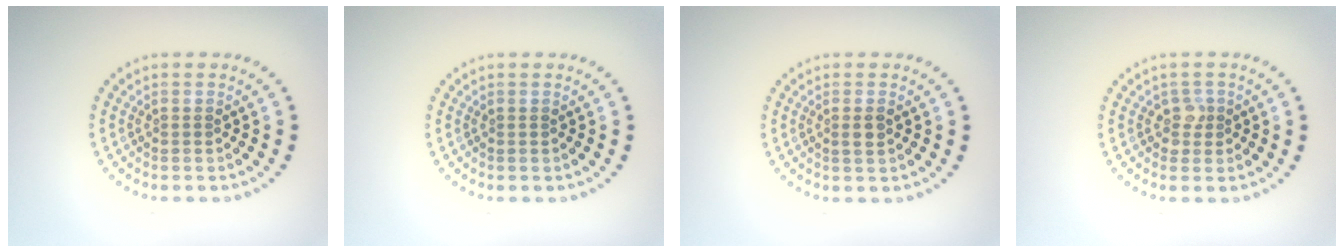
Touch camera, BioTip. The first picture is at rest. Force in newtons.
{"total": 0.0}
{"total": 1.1, "press": 1.0, "slide": 0.4}
{"total": 1.6, "press": 1.3, "slide": 0.9}